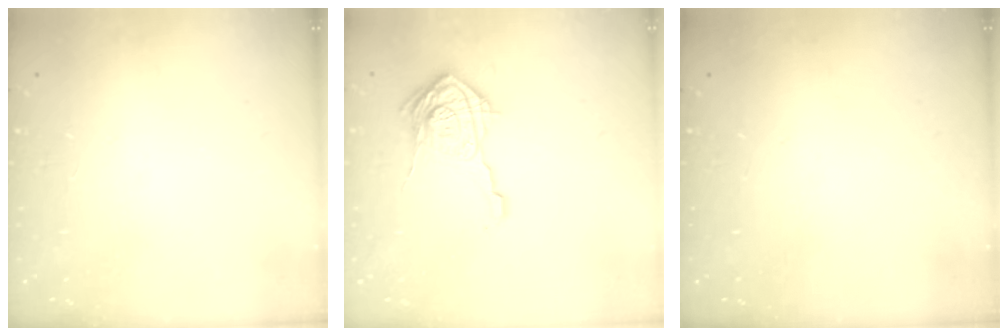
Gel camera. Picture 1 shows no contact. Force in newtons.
{"total": 15.4, "press": 15.4, "slide": 0.7}
{"total": 0.0}